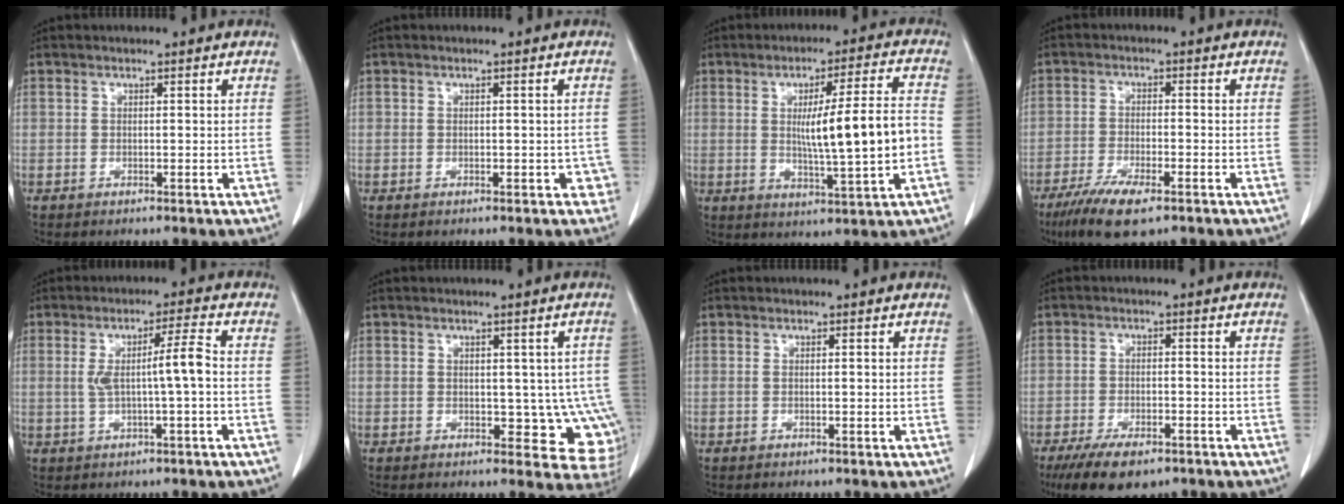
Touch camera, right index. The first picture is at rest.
{"total": 2.4, "force": [-0.7, 1.9, 1.3], "torque": [-0.005, 0.017, -0.005]}
{"total": 12.1, "force": [-0.6, 0.2, 12.1], "torque": [-0.193, -0.001, -0.005]}
{"total": 8.3, "force": [-5.4, 1.8, 6.1], "torque": [-0.111, -0.017, -0.090]}
{"total": 5.8, "force": [-0.1, -0.2, 5.8], "torque": [-0.100, 0.012, 0.003]}
{"total": 6.9, "force": [-0.7, 4.5, 5.2], "torque": [-0.032, 0.005, 0.000]}
{"total": 0.0}
{"total": 8.6, "force": [-6.0, 3.4, 5.2], "torque": [-0.086, -0.010, -0.096]}